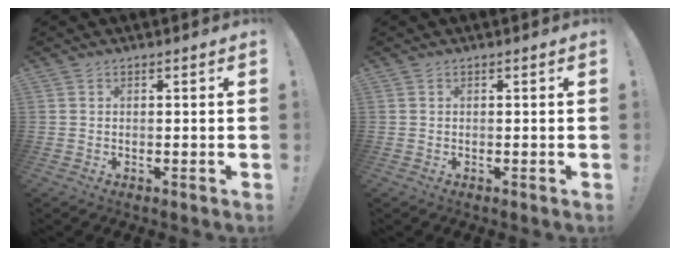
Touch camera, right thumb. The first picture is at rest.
{"total": 0.0}